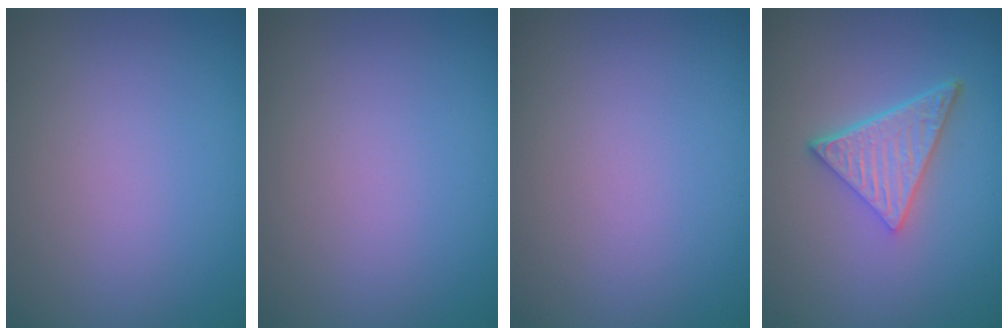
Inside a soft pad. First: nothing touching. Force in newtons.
{"total": 0.0}
{"total": 0.0}
{"total": 4.8, "press": 3.3, "slide": 3.5}